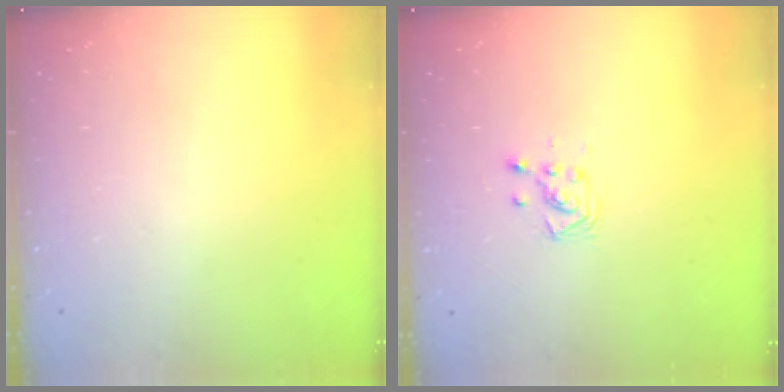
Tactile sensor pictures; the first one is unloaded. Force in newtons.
{"total": 3.6, "press": 3.6, "slide": 0.2}